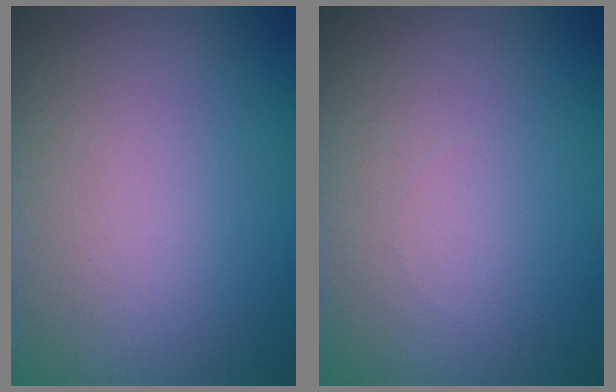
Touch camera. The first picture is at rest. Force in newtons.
{"total": 0.0}